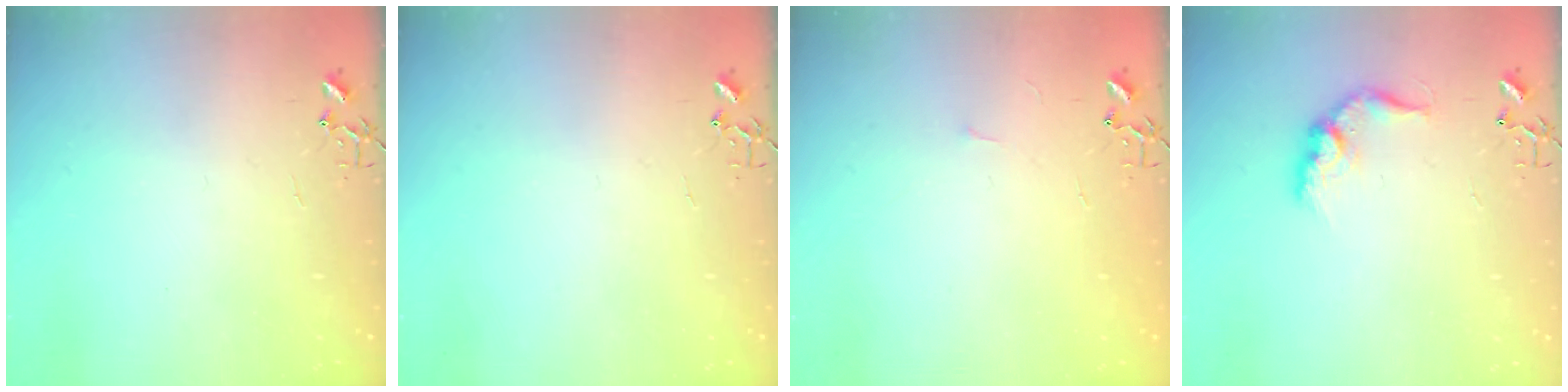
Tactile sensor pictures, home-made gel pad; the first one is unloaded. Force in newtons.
{"total": 0.0}
{"total": 2.7, "press": 2.6, "slide": 0.4}
{"total": 11.6, "press": 11.5, "slide": 0.5}